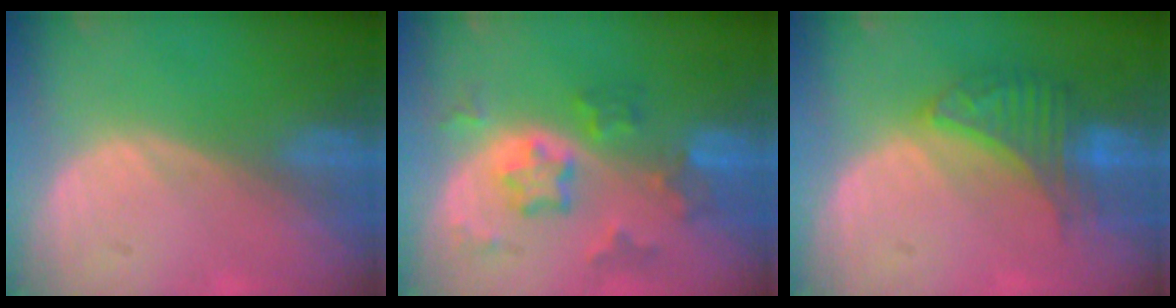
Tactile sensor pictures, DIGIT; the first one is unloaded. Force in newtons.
{"total": 7.4, "press": 6.6, "slide": 3.4}
{"total": 6.6, "press": 6.2, "slide": 2.2}